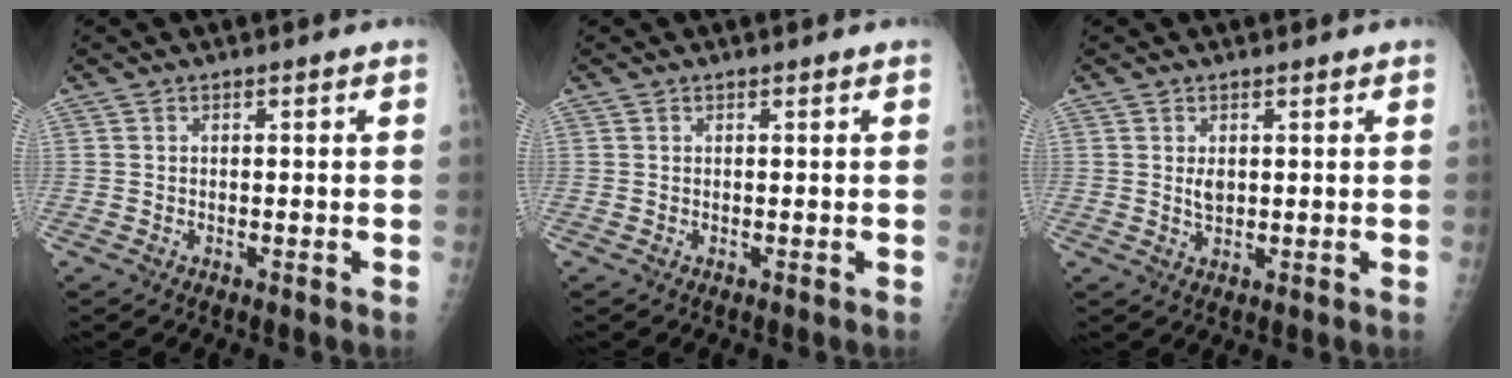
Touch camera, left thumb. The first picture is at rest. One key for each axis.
{"total": 0.0}
{"total": 2.1, "fx": 0.7, "fy": 1.3, "fz": 1.5, "tx": -0.023, "ty": -0.006, "tz": 0.015}